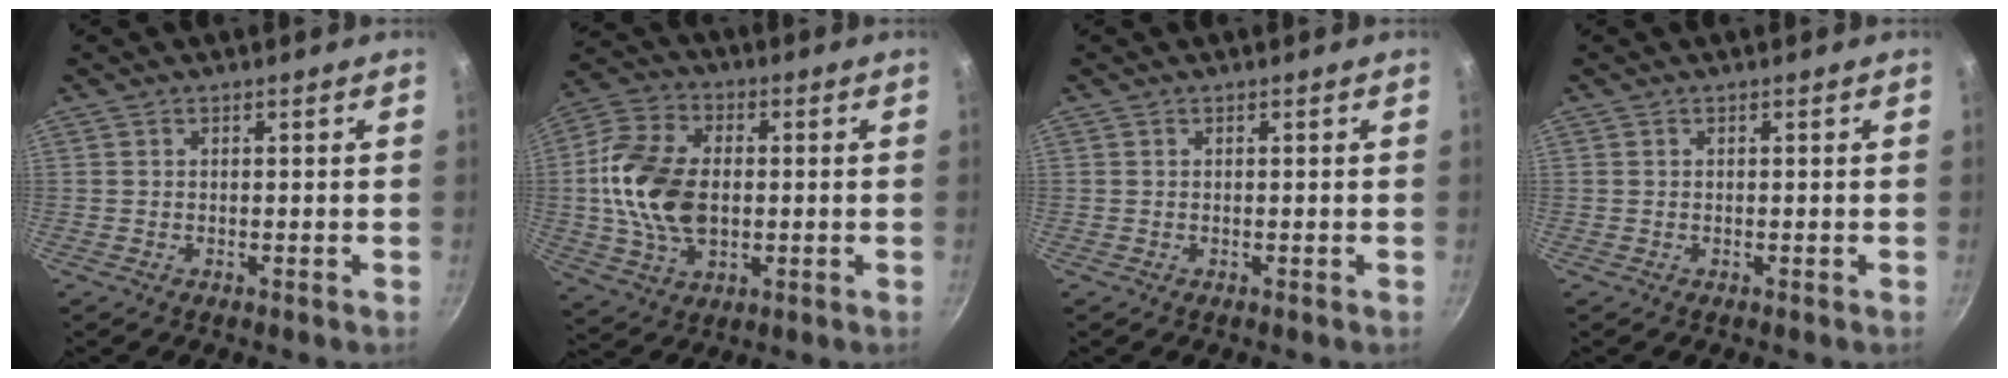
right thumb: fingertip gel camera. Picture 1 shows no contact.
{"total": 16.5, "force": [0.0, 11.0, 12.3], "torque": [-0.218, 0.013, -0.006]}
{"total": 0.0}
{"total": 0.0}